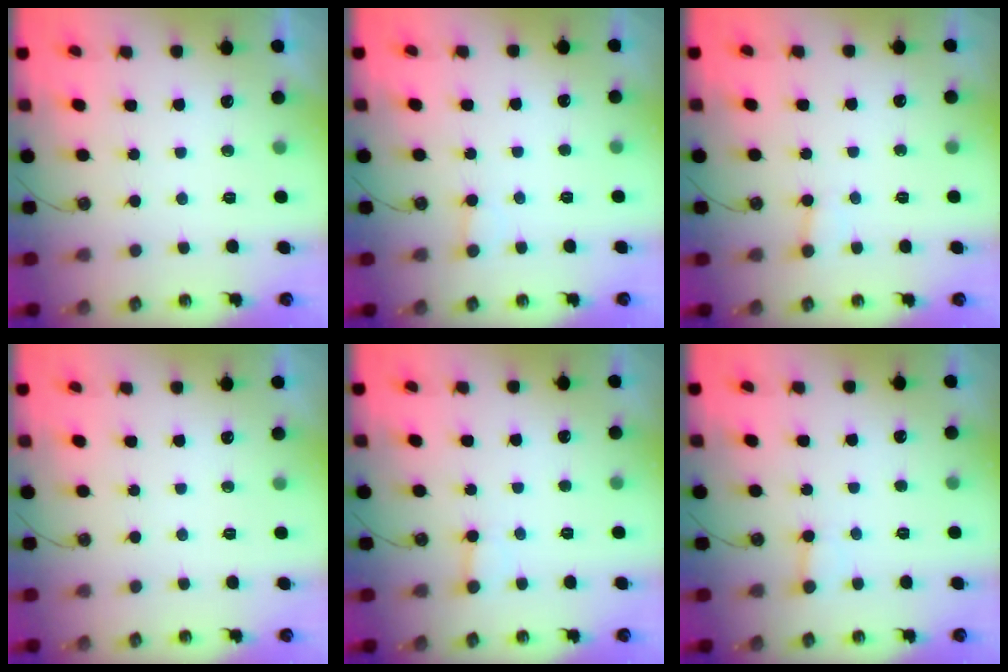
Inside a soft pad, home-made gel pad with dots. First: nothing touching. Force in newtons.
{"total": 2.3, "press": 2.3, "slide": 0.2}
{"total": 3.3, "press": 3.3, "slide": 0.3}
{"total": 0.0}
{"total": 2.5, "press": 2.5, "slide": 0.1}
{"total": 2.5, "press": 2.5, "slide": 0.1}